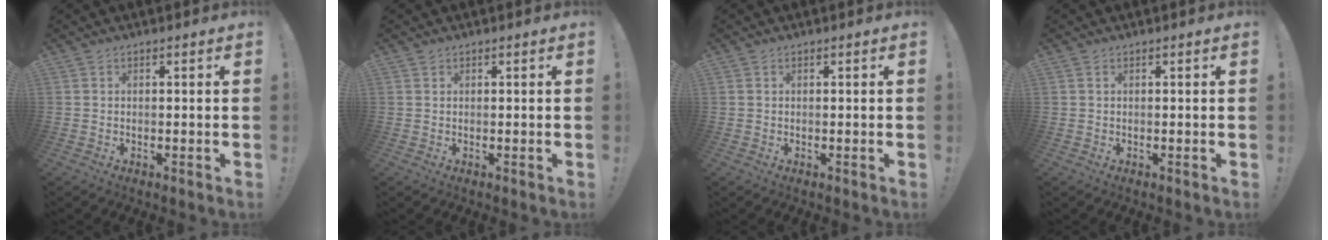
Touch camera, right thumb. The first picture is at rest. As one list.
[{"total": 0.5, "force": [0.4, 0.4, 0.0], "torque": [0.002, -0.001, 0.007]}, {"total": 0.0}, {"total": 0.0}]